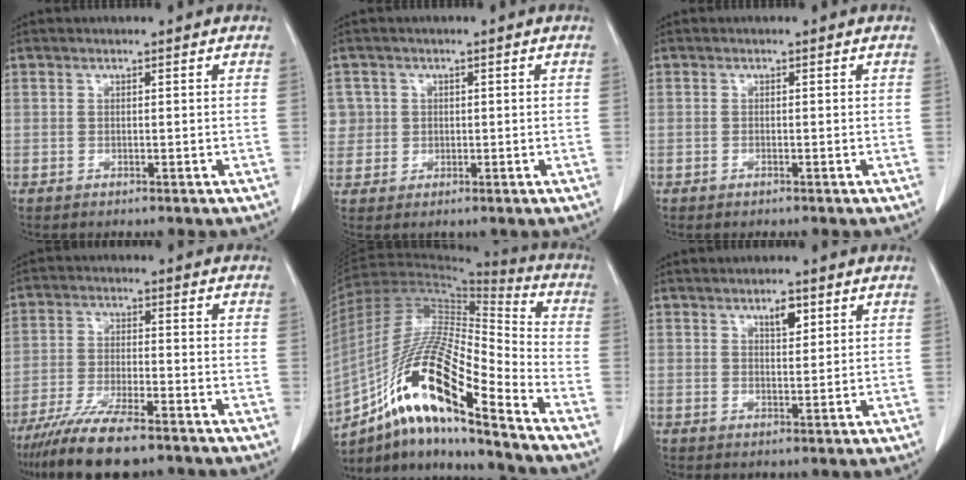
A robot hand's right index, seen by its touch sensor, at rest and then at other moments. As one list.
[{"total": 4.3, "force": [1.0, 4.2, -0.1], "torque": [0.017, 0.011, 0.022]}, {"total": 0.0}, {"total": 11.5, "force": [-8.9, 2.0, 7.1], "torque": [-0.125, -0.026, -0.150]}, {"total": 19.5, "force": [-11.7, 2.4, 15.4], "torque": [-0.305, -0.004, -0.211]}, {"total": 3.0, "force": [1.7, 1.2, 2.2], "torque": [-0.034, -0.003, 0.029]}]